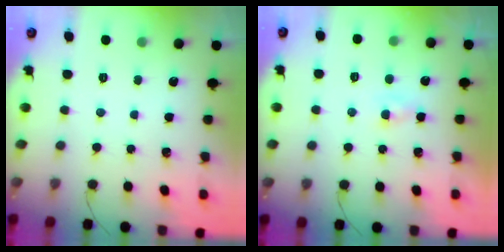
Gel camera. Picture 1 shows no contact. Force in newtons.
{"total": 0.9, "press": 0.7, "slide": 0.6}